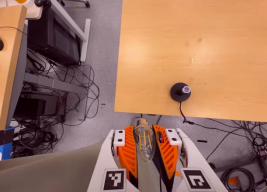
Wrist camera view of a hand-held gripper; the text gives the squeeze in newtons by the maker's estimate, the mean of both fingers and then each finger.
{"total": 18.7, "left": 19.2, "right": 18.3}